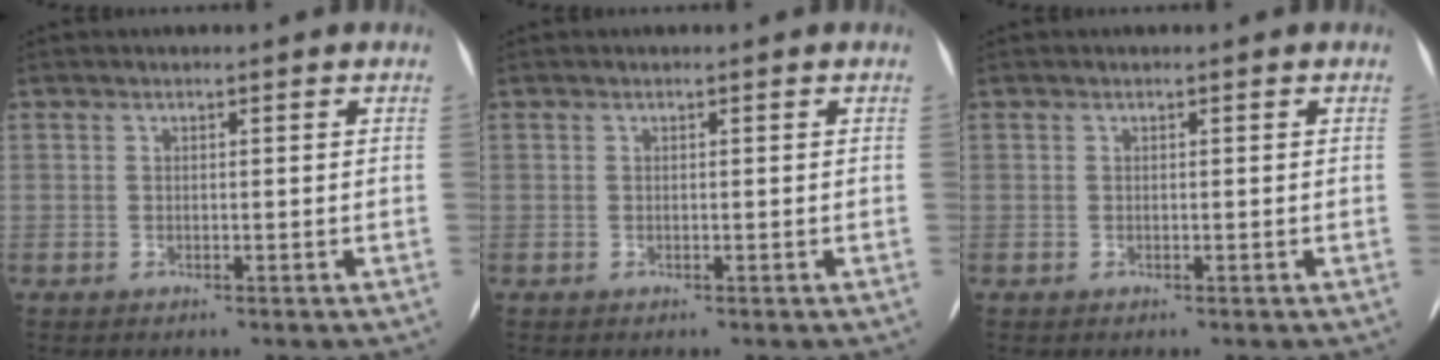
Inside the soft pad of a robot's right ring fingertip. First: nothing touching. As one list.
[{"total": 0.0}, {"total": 0.0}]